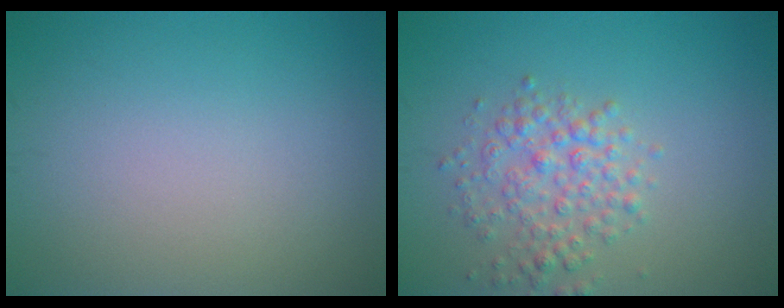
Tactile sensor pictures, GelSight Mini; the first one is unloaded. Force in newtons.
{"total": 3.4, "press": 3.4, "slide": 0.1}